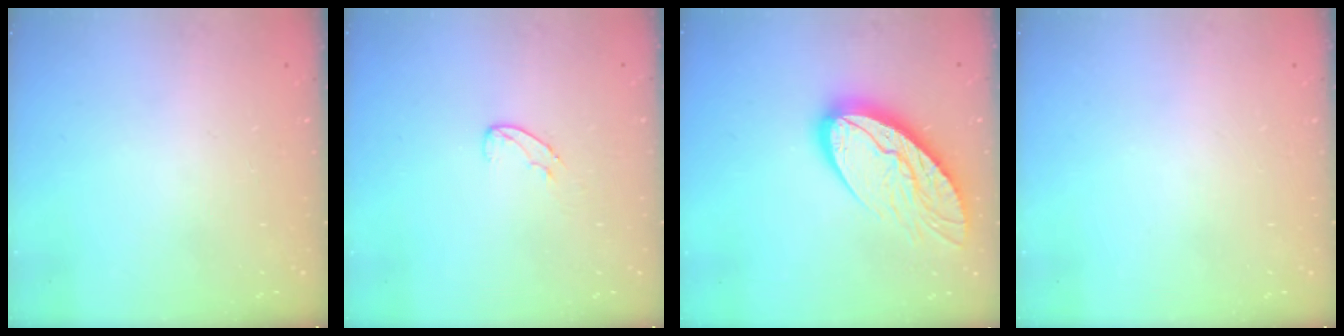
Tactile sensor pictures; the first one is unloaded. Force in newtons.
{"total": 5.9, "press": 5.9, "slide": 0.4}
{"total": 14.9, "press": 14.8, "slide": 1.8}
{"total": 0.0}